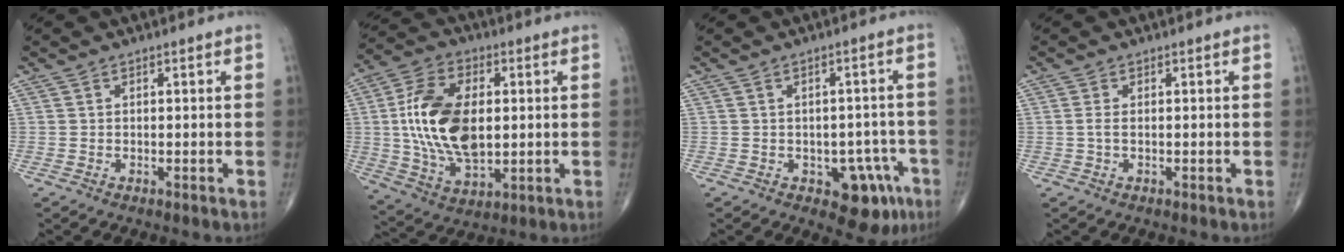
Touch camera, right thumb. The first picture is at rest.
{"total": 19.5, "force": [2.0, 10.9, 16.1], "torque": [-0.309, -0.007, 0.043]}
{"total": 8.4, "force": [-3.8, 4.9, 5.7], "torque": [-0.030, 0.021, -0.041]}
{"total": 1.3, "force": [0.1, 0.5, 1.2], "torque": [-0.032, -0.001, 0.003]}